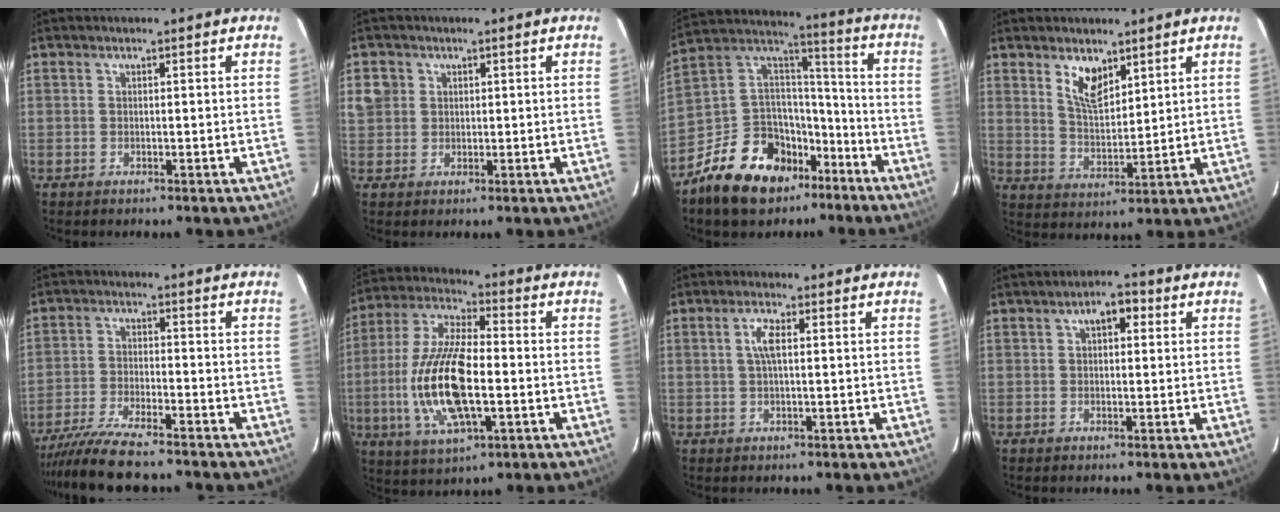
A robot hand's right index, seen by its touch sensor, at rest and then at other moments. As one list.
[{"total": 3.7, "force": [0.7, 3.6, 0.7], "torque": [-0.004, 0.014, 0.014]}, {"total": 19.1, "force": [-11.4, 12.4, 9.0], "torque": [-0.205, 0.053, -0.175]}, {"total": 6.5, "force": [4.2, 2.9, 4.1], "torque": [-0.071, -0.001, 0.082]}, {"total": 12.3, "force": [-10.9, 1.9, 5.5], "torque": [-0.134, -0.025, -0.191]}, {"total": 17.4, "force": [-3.0, 6.4, 15.9], "torque": [-0.329, -0.004, -0.056]}, {"total": 3.1, "force": [0.5, 0.8, 2.9], "torque": [-0.060, 0.004, 0.011]}, {"total": 3.9, "force": [1.3, 2.1, 3.0], "torque": [-0.046, 0.017, 0.020]}]